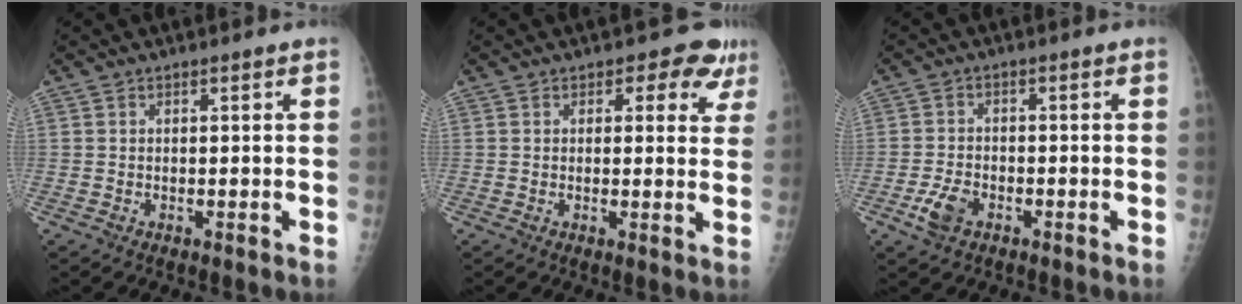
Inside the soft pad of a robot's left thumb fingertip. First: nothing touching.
{"total": 5.6, "force": [3.4, 3.4, 2.8], "torque": [0.007, -0.014, 0.027]}
{"total": 4.3, "force": [-2.1, 2.6, 2.7], "torque": [-0.055, 0.007, -0.040]}